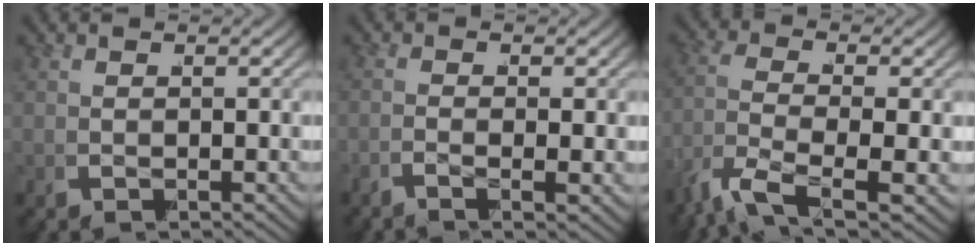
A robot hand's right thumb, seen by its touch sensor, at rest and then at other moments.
{"total": 2.0, "force": [-1.2, 0.2, 1.5], "torque": [-0.027, -0.006, -0.027]}
{"total": 7.2, "force": [-1.9, 4.5, 5.2], "torque": [-0.135, -0.026, -0.026]}